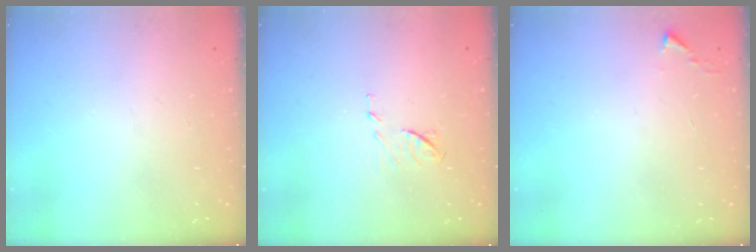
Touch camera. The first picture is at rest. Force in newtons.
{"total": 6.9, "press": 6.9, "slide": 0.7}
{"total": 1.1, "press": 1.1, "slide": 0.1}